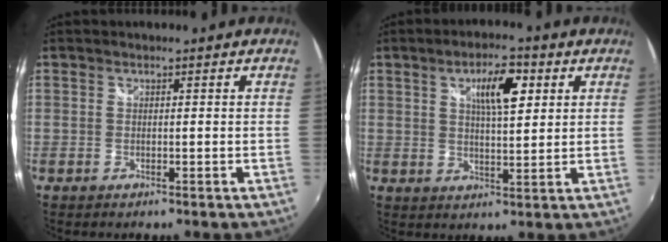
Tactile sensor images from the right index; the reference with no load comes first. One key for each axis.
{"total": 7.9, "fx": 3.1, "fy": 2.6, "fz": 6.8, "tx": -0.111, "ty": 0.010, "tz": 0.051}